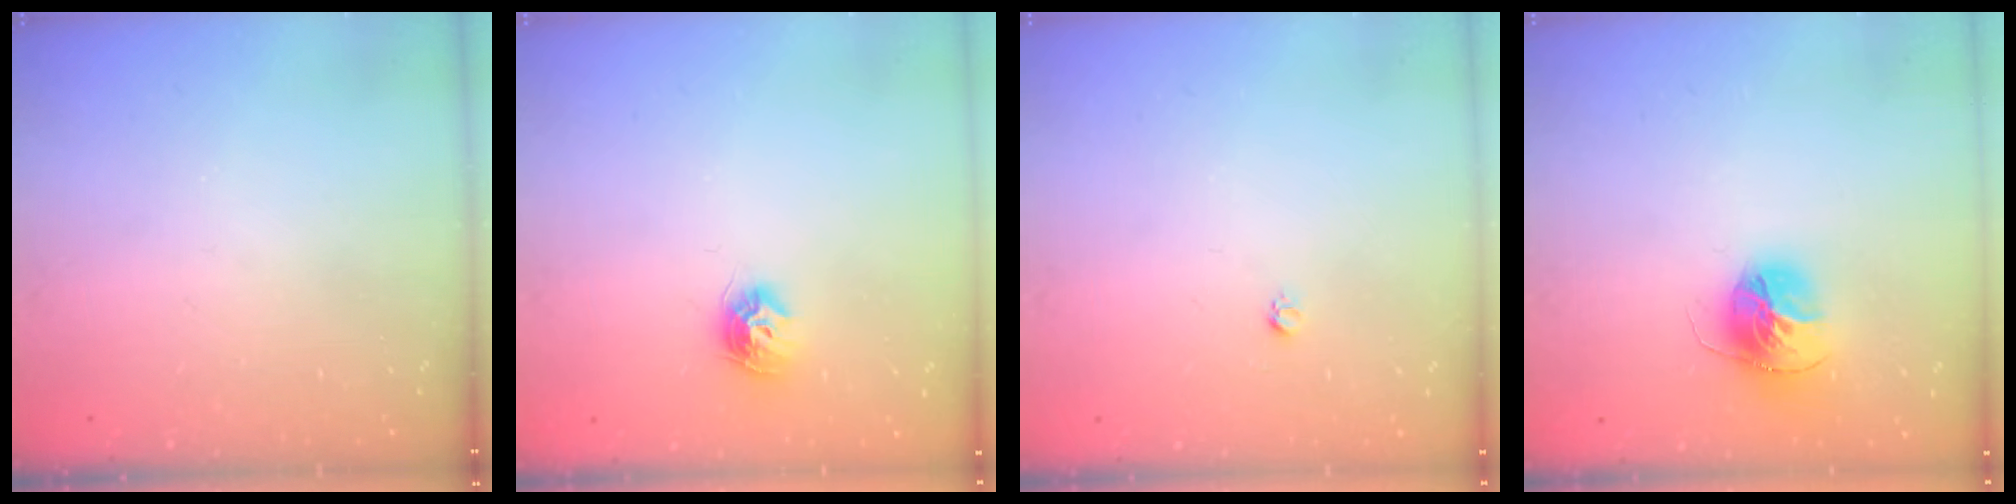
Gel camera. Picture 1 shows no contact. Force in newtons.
{"total": 8.3, "press": 8.3, "slide": 0.2}
{"total": 3.1, "press": 3.1, "slide": 0.3}
{"total": 14.3, "press": 14.3, "slide": 1.5}